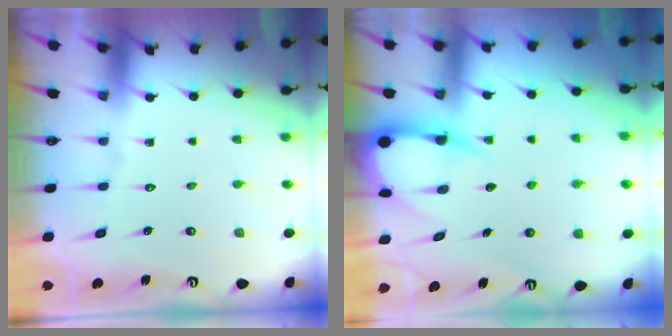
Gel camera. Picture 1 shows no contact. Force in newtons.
{"total": 8.1, "press": 8.0, "slide": 0.9}